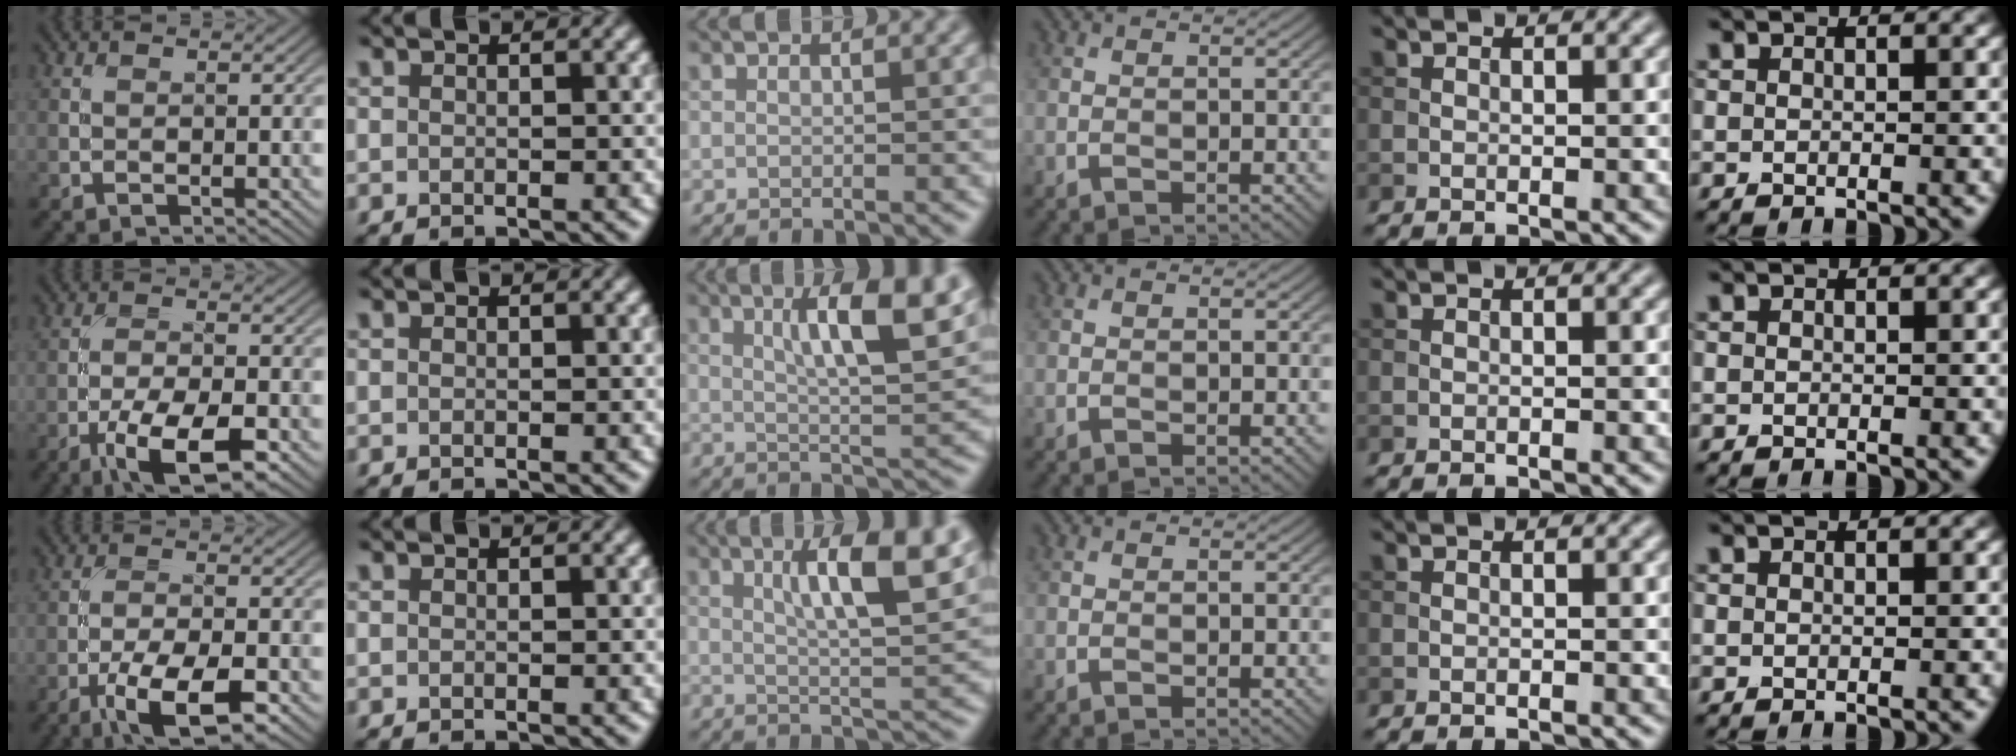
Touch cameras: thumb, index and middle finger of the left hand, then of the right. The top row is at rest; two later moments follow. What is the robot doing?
{"motion": "unscrew", "object": "medicine bottle"}